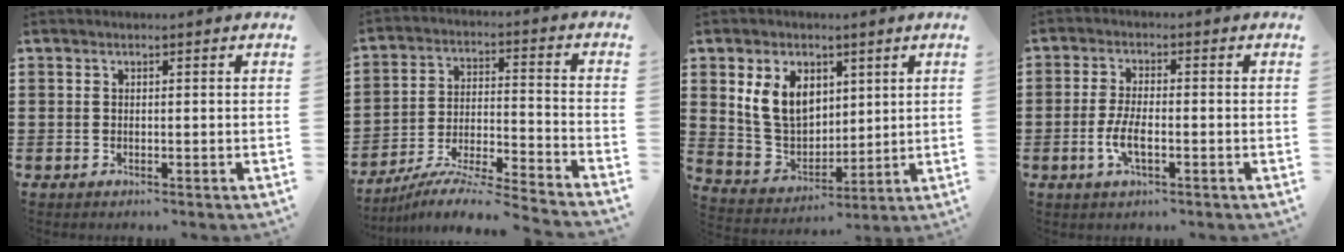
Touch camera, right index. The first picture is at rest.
{"total": 7.1, "force": [-6.6, -0.5, 2.3], "torque": [-0.048, -0.009, -0.137]}
{"total": 8.7, "force": [3.0, 6.3, 5.2], "torque": [-0.145, 0.011, 0.054]}
{"total": 4.4, "force": [-1.4, 1.4, 3.9], "torque": [-0.087, -0.004, -0.030]}